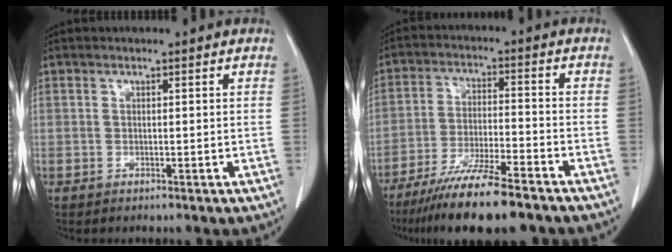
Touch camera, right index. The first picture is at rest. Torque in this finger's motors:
{"motor_torque": [1.08, -1.06, 0.56, 0.21]}